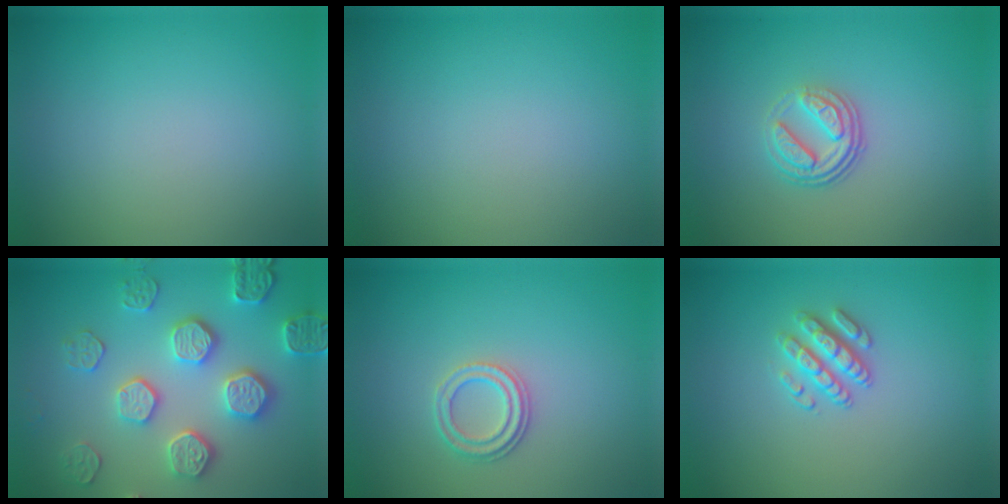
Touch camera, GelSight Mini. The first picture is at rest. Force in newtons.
{"total": 0.0}
{"total": 3.8, "press": 2.7, "slide": 2.6}
{"total": 5.1, "press": 5.0, "slide": 1.1}
{"total": 2.3, "press": 2.1, "slide": 1.0}
{"total": 2.7, "press": 2.5, "slide": 1.2}